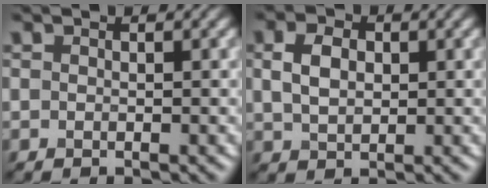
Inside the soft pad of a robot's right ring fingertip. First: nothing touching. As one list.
[{"total": 3.4, "force": [0.8, 2.3, 2.3], "torque": [-0.053, 0.004, 0.015]}]